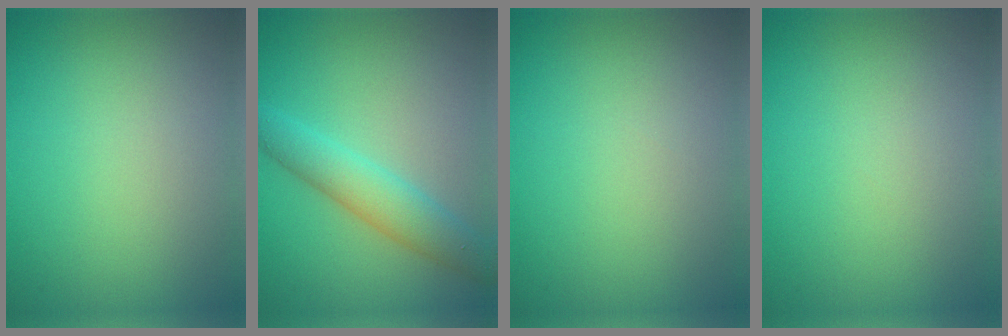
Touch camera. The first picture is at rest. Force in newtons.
{"total": 4.4, "press": 4.4, "slide": 0.1}
{"total": 0.0}
{"total": 0.0}